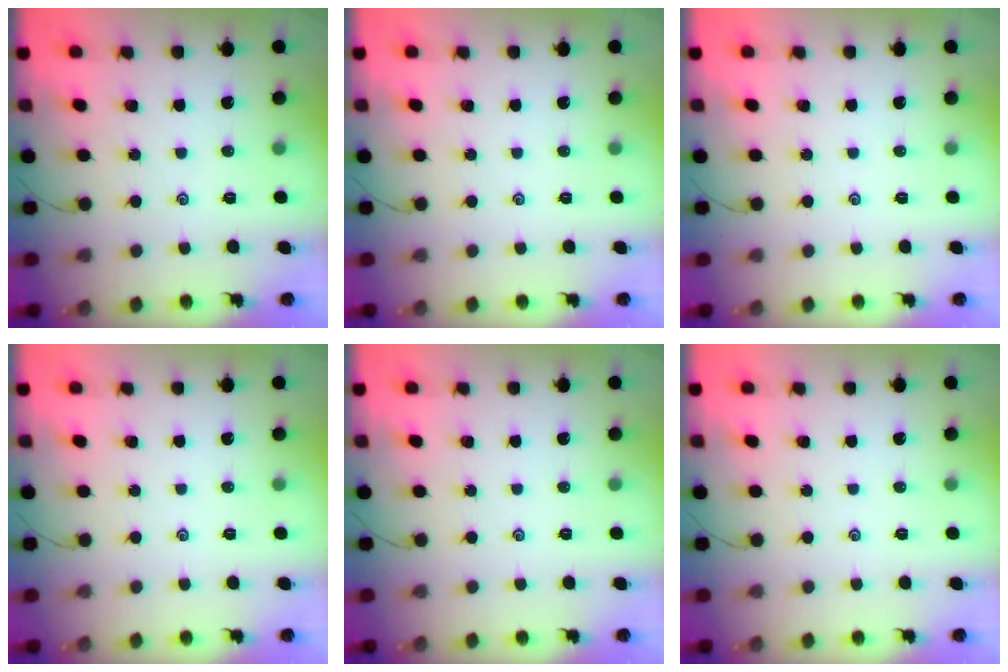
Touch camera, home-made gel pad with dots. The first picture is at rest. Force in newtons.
{"total": 0.0}
{"total": 0.0}
{"total": 0.0}
{"total": 0.0}
{"total": 0.0}